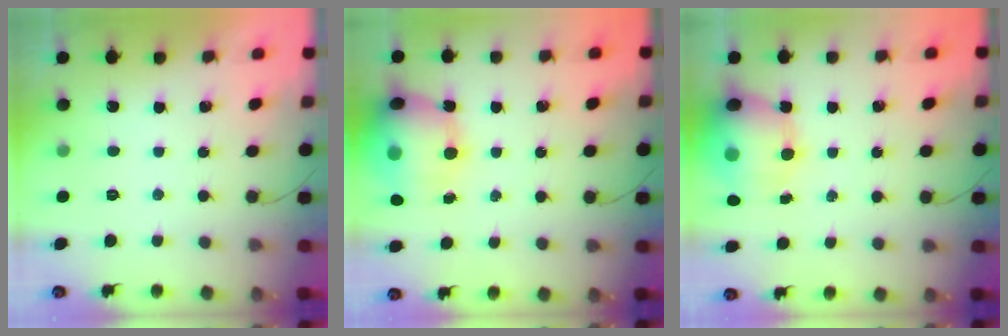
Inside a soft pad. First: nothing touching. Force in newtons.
{"total": 17.9, "press": 16.9, "slide": 5.7}
{"total": 14.9, "press": 14.5, "slide": 3.7}